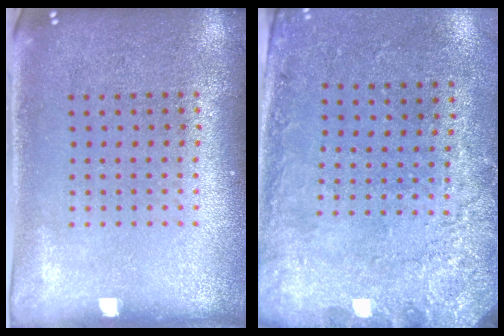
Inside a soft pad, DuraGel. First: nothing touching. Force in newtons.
{"total": 2.7, "press": 2.0, "slide": 1.8}